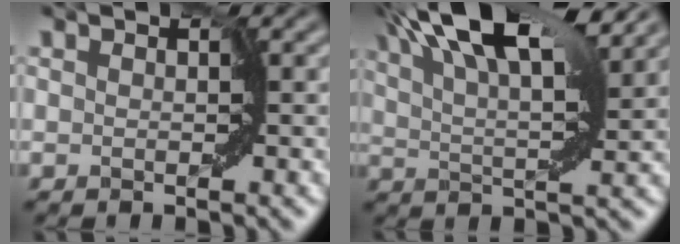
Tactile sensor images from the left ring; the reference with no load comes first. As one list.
[{"total": 11.2, "force": [7.5, 3.0, 7.8], "torque": [-0.131, 0.040, 0.108]}]